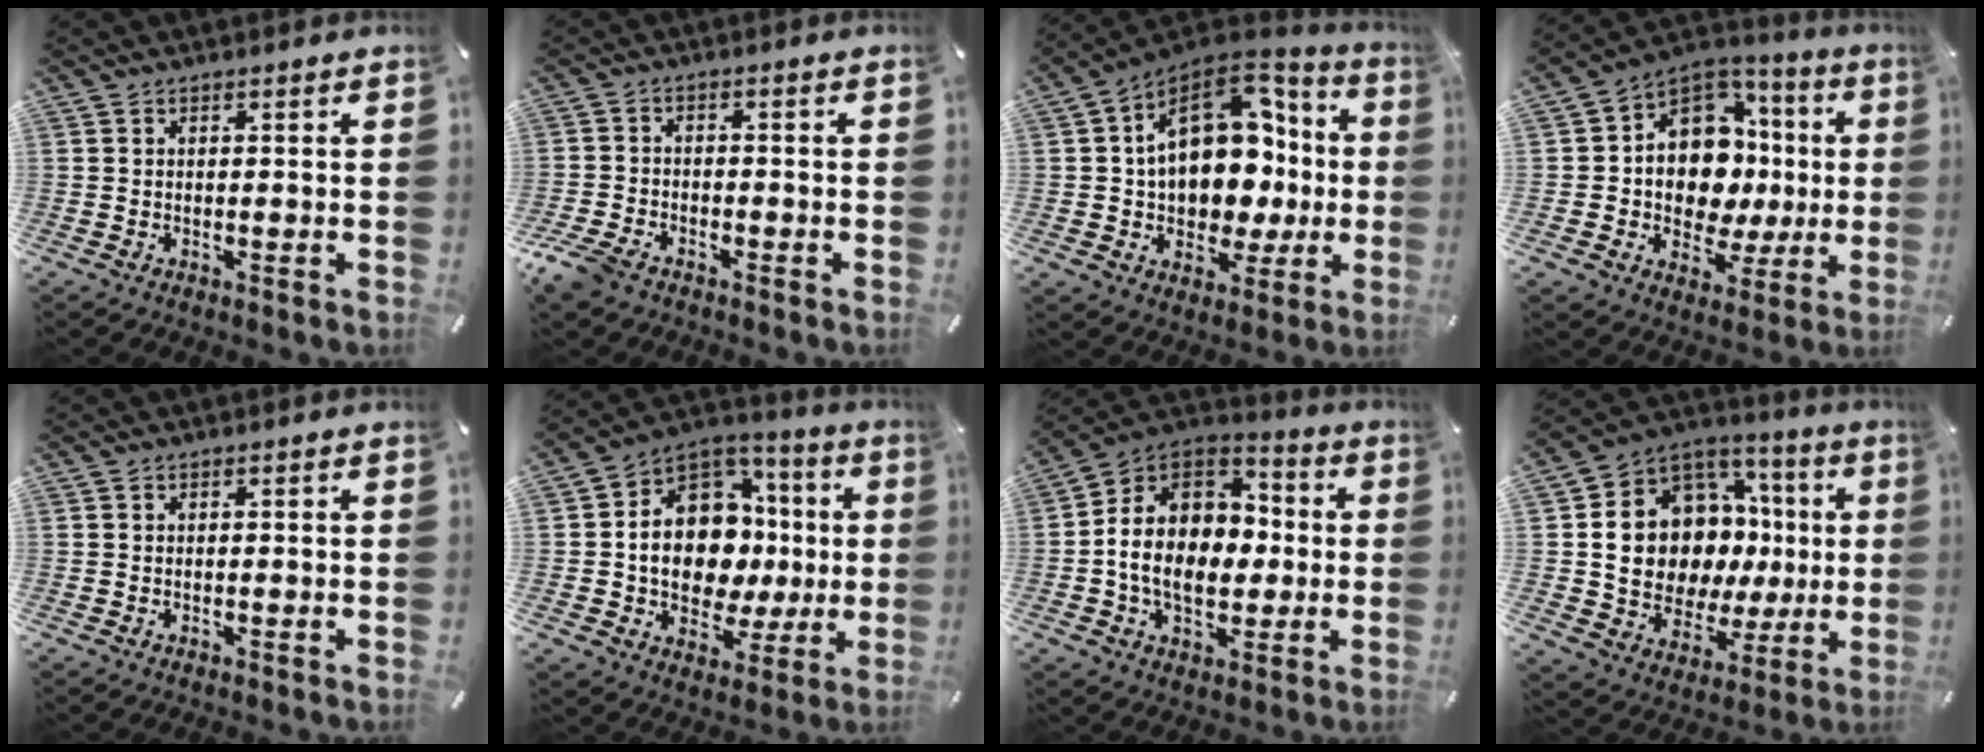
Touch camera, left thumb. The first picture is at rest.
{"total": 5.2, "force": [-3.8, 2.6, 2.3], "torque": [-0.065, 0.010, -0.079]}
{"total": 19.9, "force": [3.1, 14.3, 13.5], "torque": [-0.206, -0.015, 0.061]}
{"total": 13.9, "force": [0.0, 11.9, 7.3], "torque": [-0.120, -0.023, 0.008]}
{"total": 0.0}
{"total": 16.6, "force": [-0.4, 12.9, 10.5], "torque": [-0.183, -0.011, -0.001]}
{"total": 14.4, "force": [-2.1, 11.5, 8.4], "torque": [-0.168, 0.008, -0.040]}
{"total": 15.2, "force": [1.5, 12.6, 8.3], "torque": [-0.151, -0.026, 0.039]}